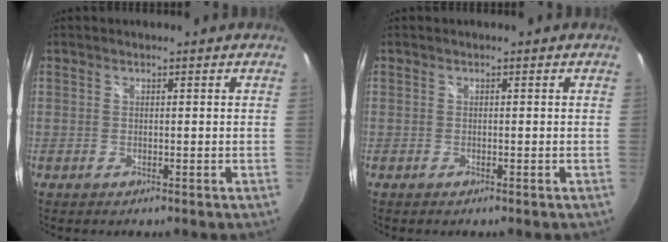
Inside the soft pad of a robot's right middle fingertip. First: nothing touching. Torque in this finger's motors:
{"motor_torque": [0.11, 0.11, 0.01, 0.00]}